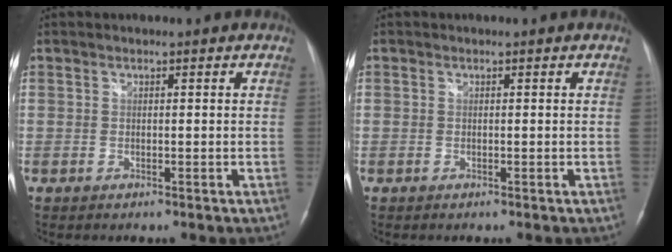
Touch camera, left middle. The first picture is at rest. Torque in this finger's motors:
{"motor_torque": [0.73, -0.75, 0.09, 0.01]}